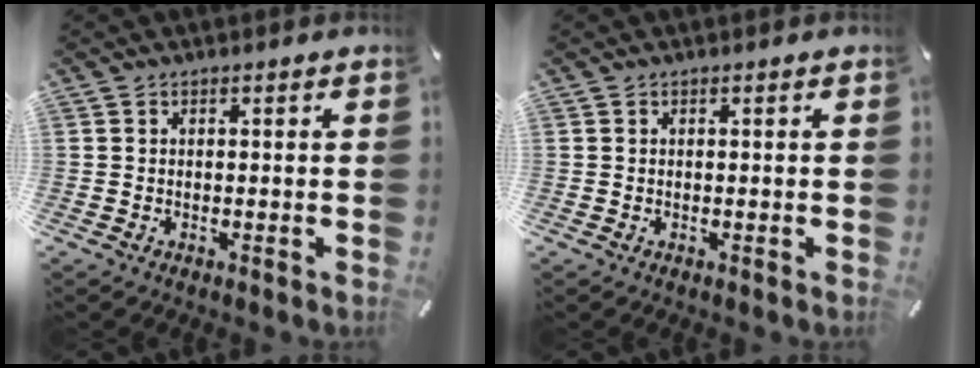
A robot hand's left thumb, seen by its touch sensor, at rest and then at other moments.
{"total": 0.0}